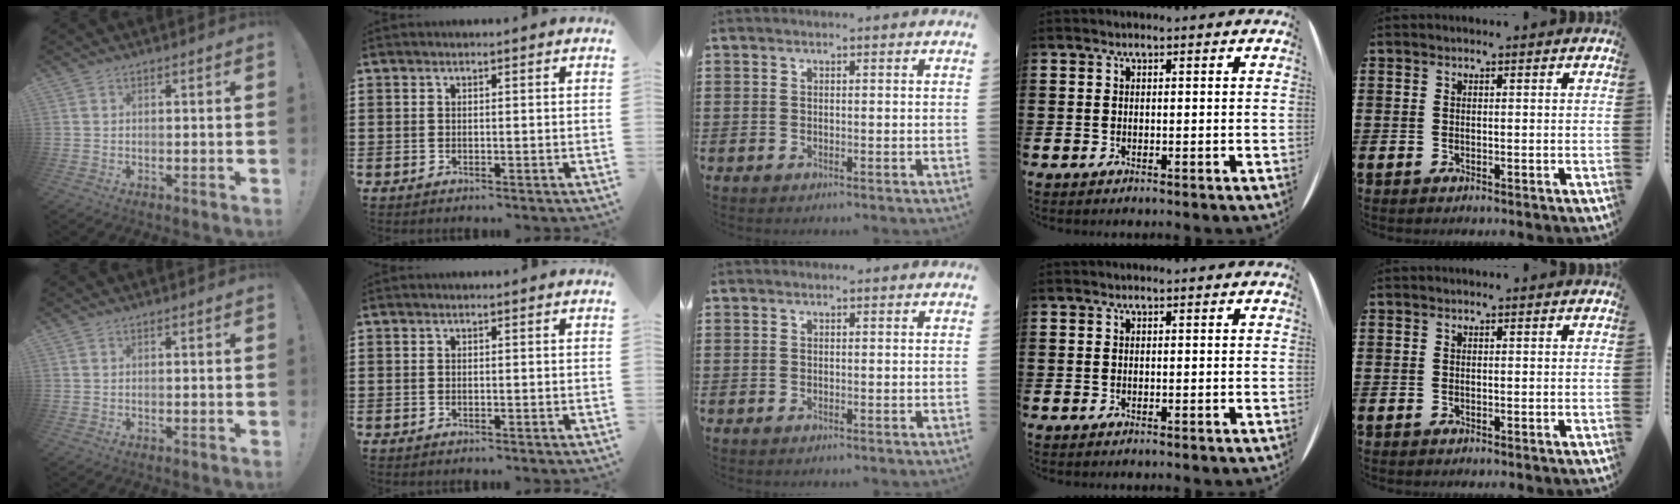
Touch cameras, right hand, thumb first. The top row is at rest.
{}